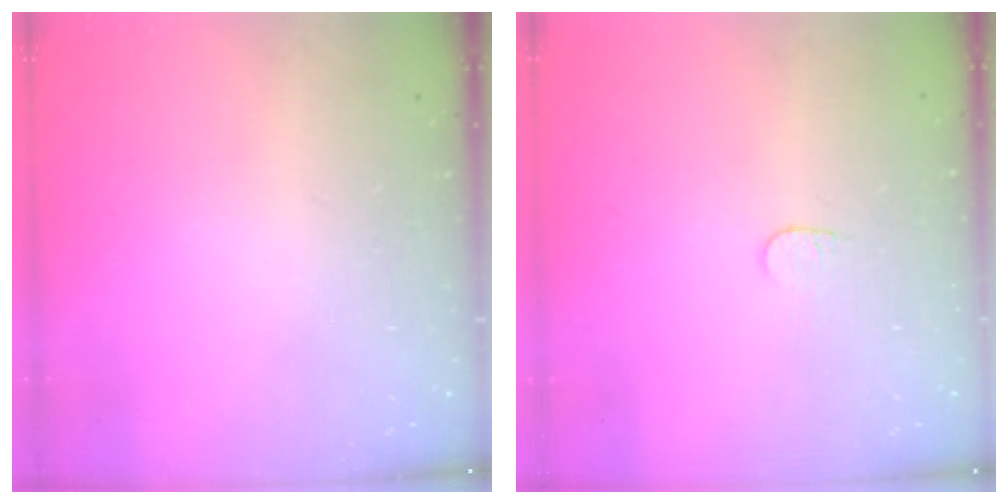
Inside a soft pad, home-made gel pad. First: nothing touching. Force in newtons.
{"total": 3.4, "press": 3.3, "slide": 0.3}